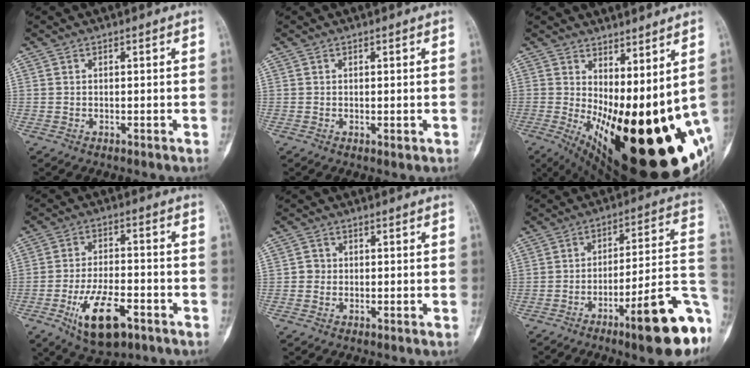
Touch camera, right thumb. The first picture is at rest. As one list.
[{"total": 0.8, "force": [0.0, 0.4, 0.7], "torque": [-0.004, -0.002, 0.001]}, {"total": 27.0, "force": [-2.1, 10.6, 24.8], "torque": [-0.296, -0.041, 0.002]}, {"total": 12.4, "force": [-5.8, 5.6, 9.4], "torque": [-0.155, 0.023, -0.090]}, {"total": 1.7, "force": [-0.2, 1.6, 0.4], "torque": [0.004, 0.007, -0.008]}, {"total": 19.5, "force": [-9.1, 4.1, 16.7], "torque": [-0.178, 0.061, -0.128]}]